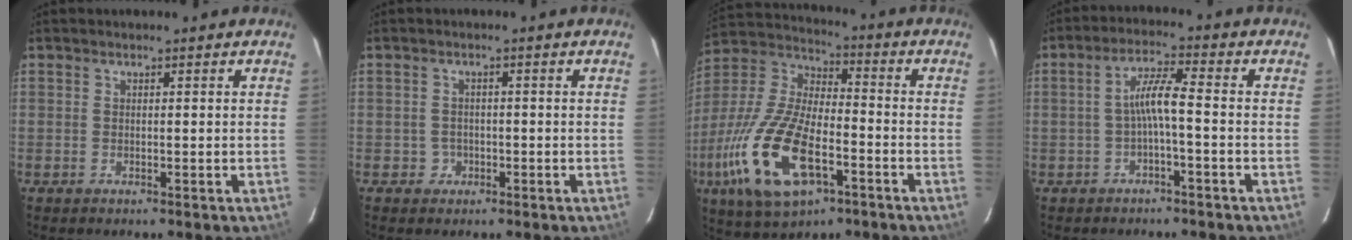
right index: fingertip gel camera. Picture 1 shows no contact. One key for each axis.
{"total": 2.3, "fx": -0.9, "fy": 2.1, "fz": 0.0, "tx": -0.001, "ty": 0.007, "tz": -0.011}
{"total": 21.8, "fx": -8.9, "fy": 9.4, "fz": 17.6, "tx": -0.383, "ty": -0.030, "tz": -0.163}
{"total": 4.8, "fx": -1.5, "fy": 0.1, "fz": 4.5, "tx": -0.095, "ty": 0.011, "tz": -0.027}